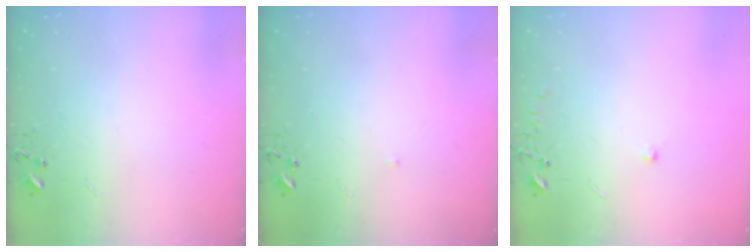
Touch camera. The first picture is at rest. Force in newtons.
{"total": 3.4, "press": 3.3, "slide": 0.8}
{"total": 6.1, "press": 6.1, "slide": 0.8}